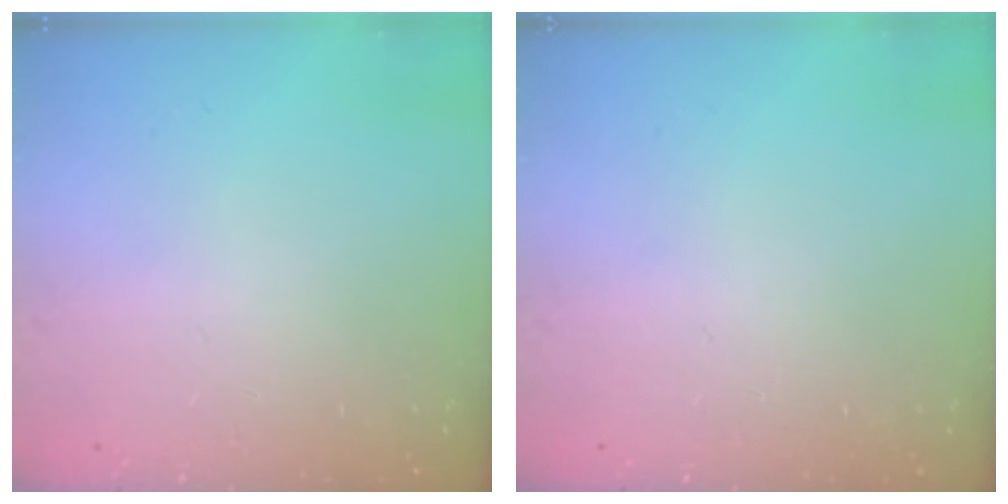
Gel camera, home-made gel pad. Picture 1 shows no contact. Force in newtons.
{"total": 0.0}